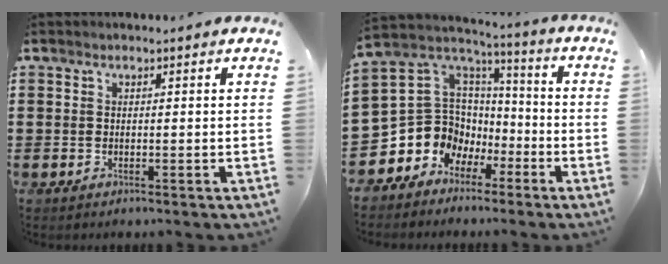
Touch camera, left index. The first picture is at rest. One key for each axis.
{"total": 9.3, "fx": -2.7, "fy": 8.8, "fz": 1.3, "tx": -0.075, "ty": -0.016, "tz": -0.045}